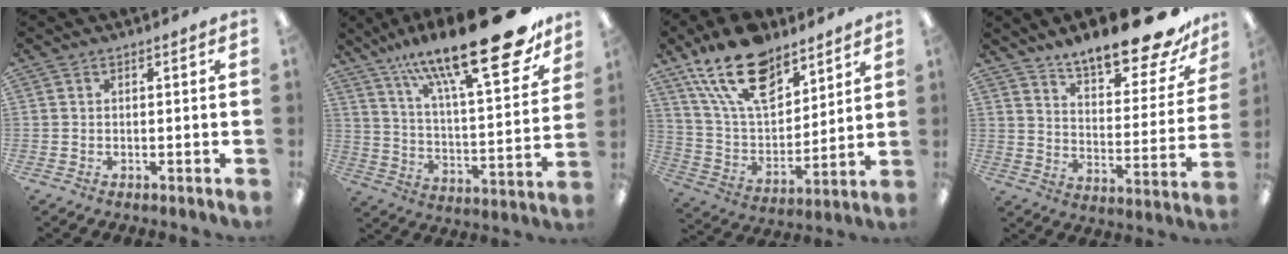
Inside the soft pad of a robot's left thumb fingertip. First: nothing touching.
{"total": 27.7, "force": [18.8, 7.4, 19.0], "torque": [-0.293, -0.122, 0.302]}
{"total": 19.8, "force": [13.1, 10.2, 10.7], "torque": [-0.196, -0.061, 0.237]}
{"total": 16.6, "force": [14.2, 3.8, 7.5], "torque": [-0.121, -0.105, 0.243]}